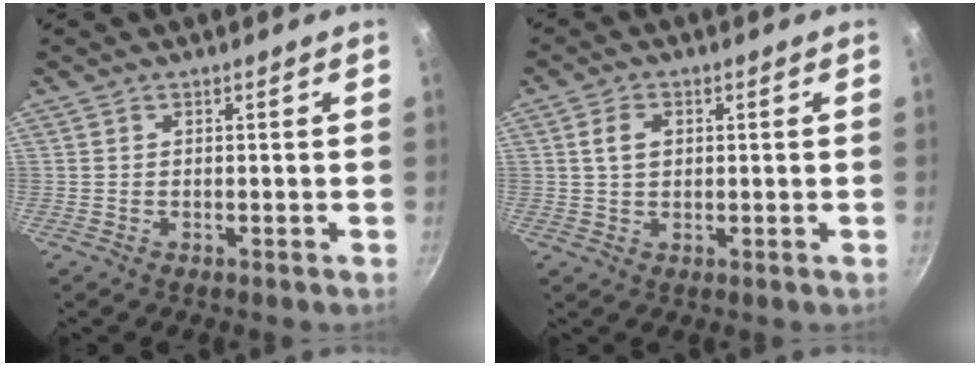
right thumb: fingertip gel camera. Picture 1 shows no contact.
{"total": 3.7, "force": [0.8, 2.6, 2.5], "torque": [-0.034, 0.003, 0.012]}